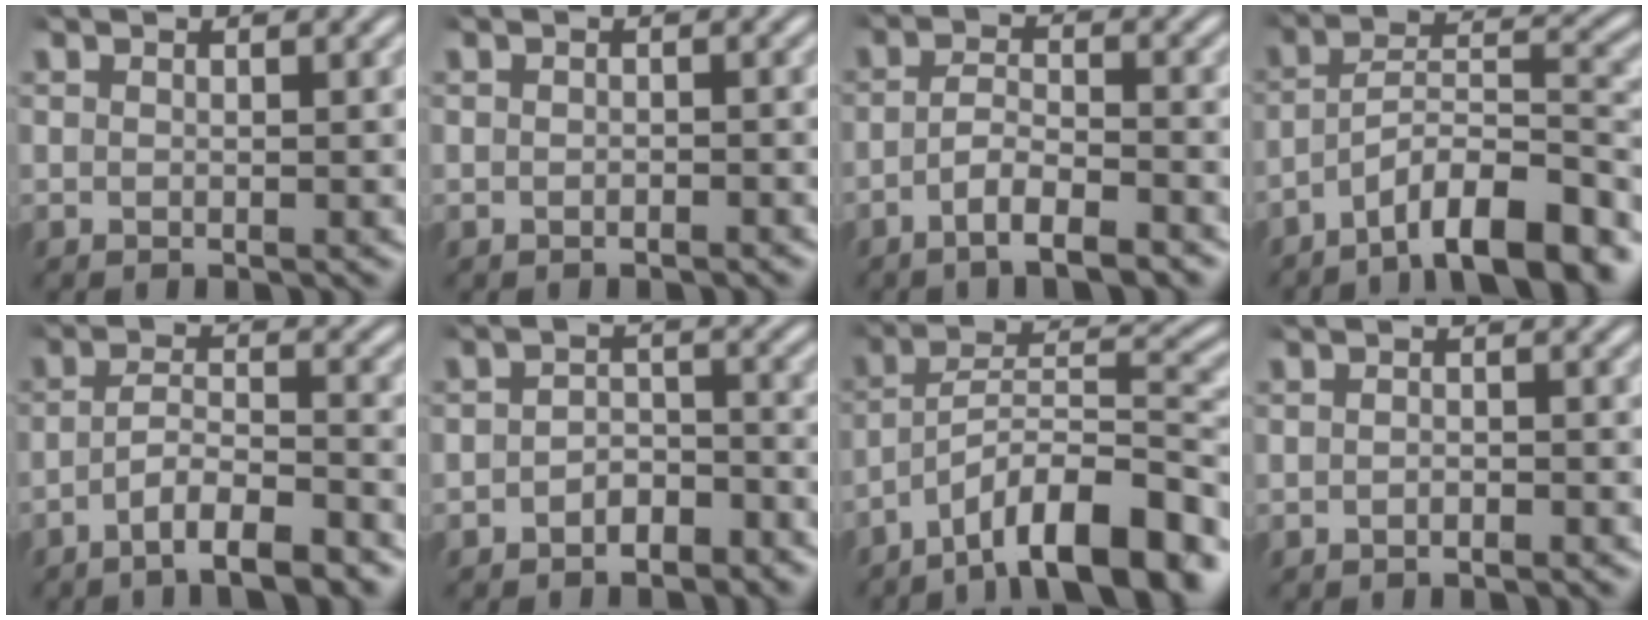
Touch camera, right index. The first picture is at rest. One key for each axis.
{"total": 0.8, "fx": -0.7, "fy": 0.0, "fz": 0.2, "tx": -0.008, "ty": -0.006, "tz": -0.009}
{"total": 4.2, "fx": -3.0, "fy": 1.3, "fz": 2.6, "tx": -0.046, "ty": -0.017, "tz": -0.047}
{"total": 8.8, "fx": -5.4, "fy": 3.5, "fz": 6.0, "tx": -0.086, "ty": -0.009, "tz": -0.083}
{"total": 5.4, "fx": -3.8, "fy": 1.9, "fz": 3.4, "tx": -0.055, "ty": -0.019, "tz": -0.059}
{"total": 3.4, "fx": -3.0, "fy": 1.5, "fz": 0.8, "tx": -0.002, "ty": -0.012, "tz": -0.051}
{"total": 8.7, "fx": -4.3, "fy": 3.5, "fz": 6.7, "tx": -0.104, "ty": -0.007, "tz": -0.064}
{"total": 1.2, "fx": -1.2, "fy": 0.1, "fz": 0.3, "tx": -0.005, "ty": -0.004, "tz": -0.019}